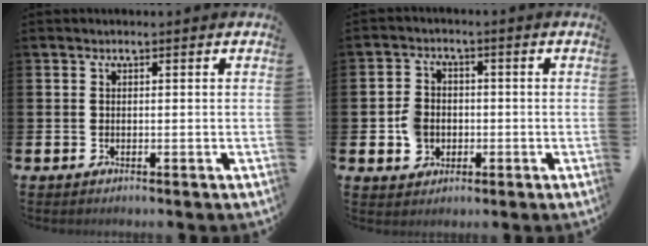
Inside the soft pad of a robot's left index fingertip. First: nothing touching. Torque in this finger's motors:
{"motor_torque": [0.09, 0.21, 0.06, 0.07]}